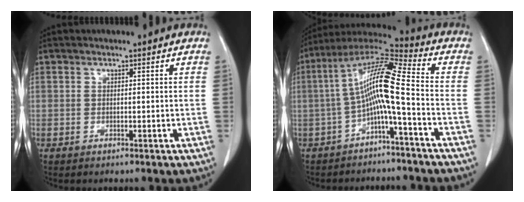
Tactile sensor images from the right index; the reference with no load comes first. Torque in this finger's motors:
{"motor_torque": [1.78, -0.31, 0.93, 0.21]}